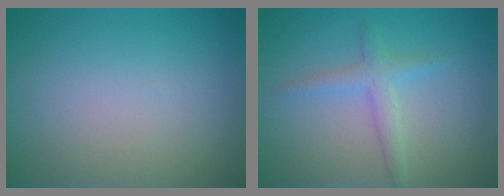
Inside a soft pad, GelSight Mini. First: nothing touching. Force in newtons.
{"total": 2.2, "press": 2.2, "slide": 0.1}